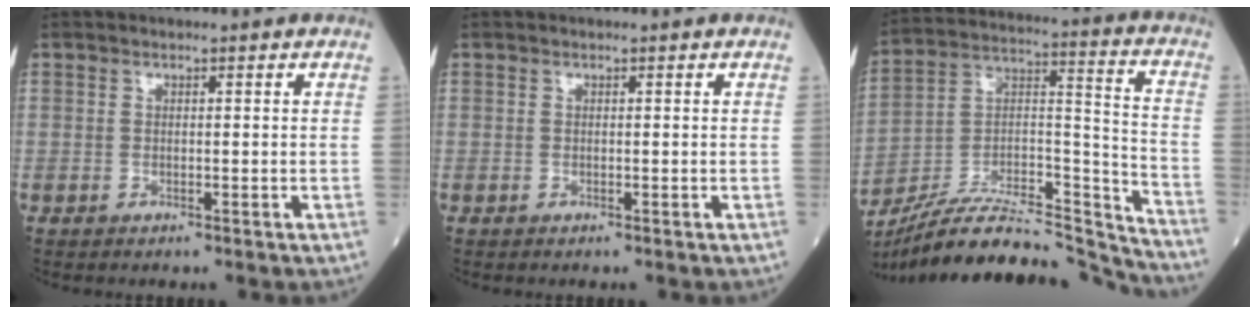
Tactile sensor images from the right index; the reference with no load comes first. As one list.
[{"total": 0.0}, {"total": 25.3, "force": [-23.9, 2.5, 7.8], "torque": [-0.129, 0.024, -0.382]}]